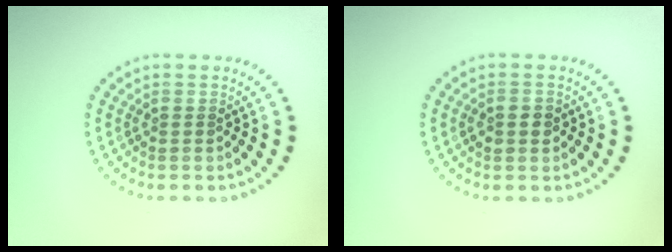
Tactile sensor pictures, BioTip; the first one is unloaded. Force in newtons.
{"total": 1.5, "press": 1.4, "slide": 0.5}